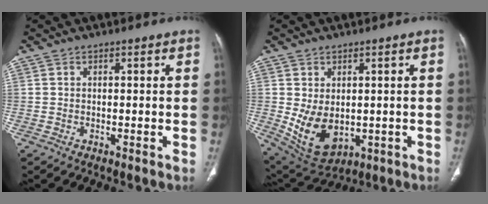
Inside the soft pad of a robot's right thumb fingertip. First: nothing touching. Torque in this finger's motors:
{"motor_torque": [0.31, 0.28, 0.59, -0.40, 0.11]}